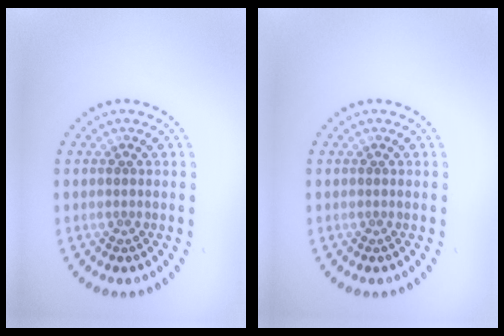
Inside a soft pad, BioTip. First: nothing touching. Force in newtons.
{"total": 0.0}